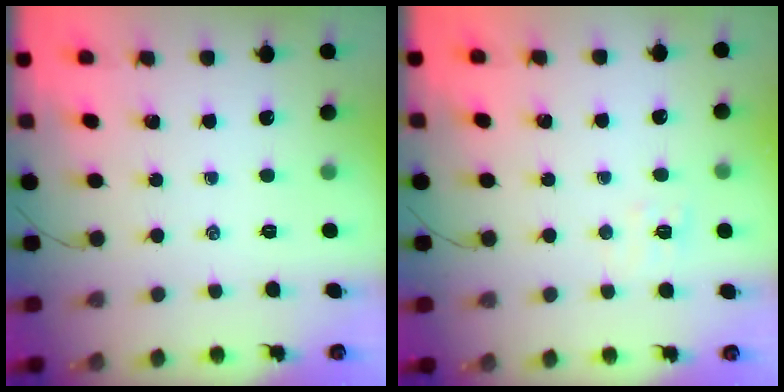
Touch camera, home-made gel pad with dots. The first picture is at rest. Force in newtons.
{"total": 6.3, "press": 6.2, "slide": 1.3}